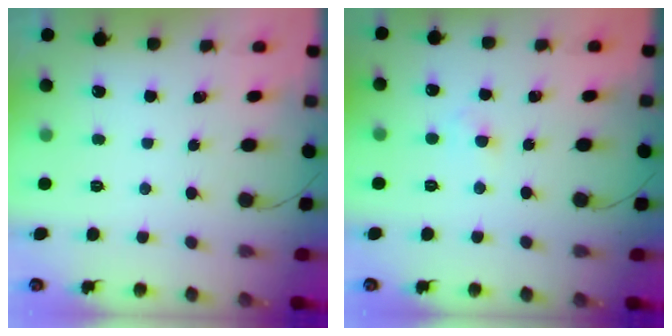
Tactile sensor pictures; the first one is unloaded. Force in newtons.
{"total": 2.4, "press": 2.3, "slide": 0.9}